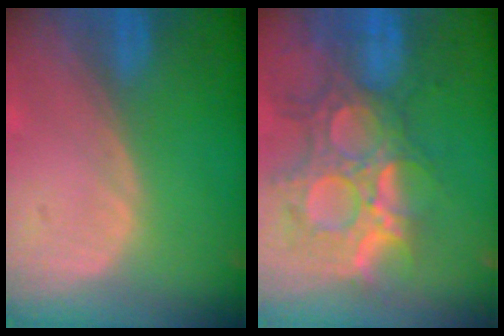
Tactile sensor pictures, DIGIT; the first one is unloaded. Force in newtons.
{"total": 13.1, "press": 11.2, "slide": 6.8}